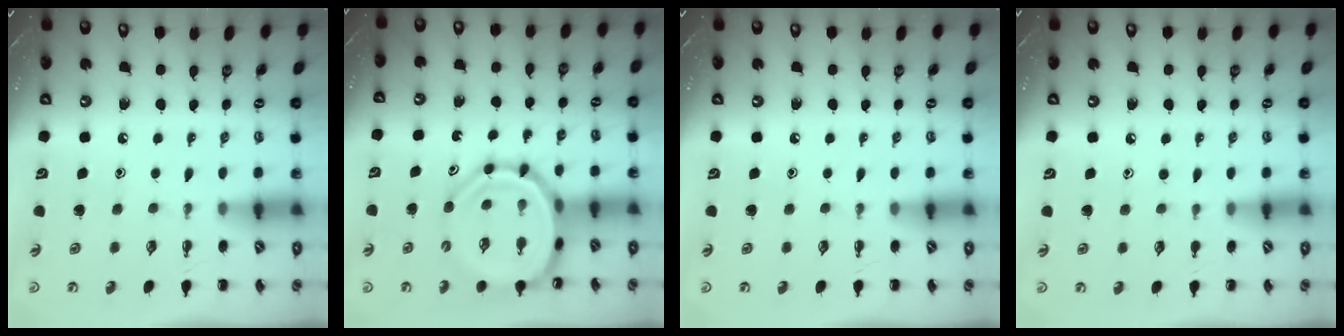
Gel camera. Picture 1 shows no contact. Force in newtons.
{"total": 13.6, "press": 13.2, "slide": 3.5}
{"total": 0.0}
{"total": 4.2, "press": 3.9, "slide": 1.5}